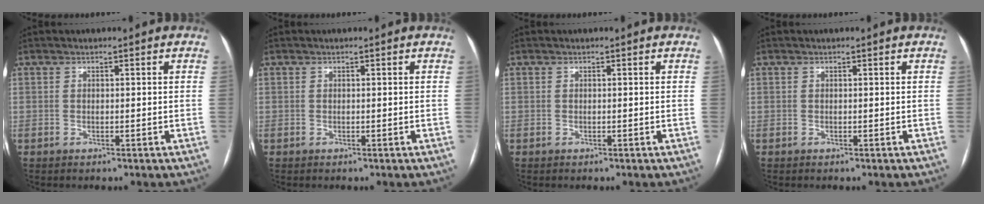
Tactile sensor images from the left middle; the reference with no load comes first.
{"total": 0.0}
{"total": 0.0}
{"total": 0.0}